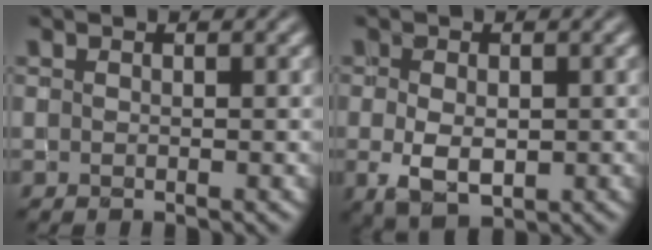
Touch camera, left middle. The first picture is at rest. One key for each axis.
{"total": 3.4, "fx": -0.4, "fy": 2.3, "fz": 2.5, "tx": -0.054, "ty": -0.006, "tz": -0.002}